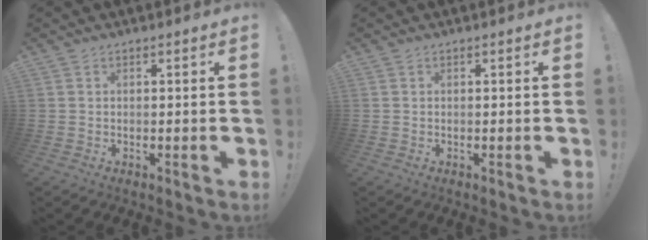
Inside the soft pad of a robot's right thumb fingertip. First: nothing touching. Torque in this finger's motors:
{"motor_torque": [-0.01, -0.02, -0.09, 0.04, 0.05]}